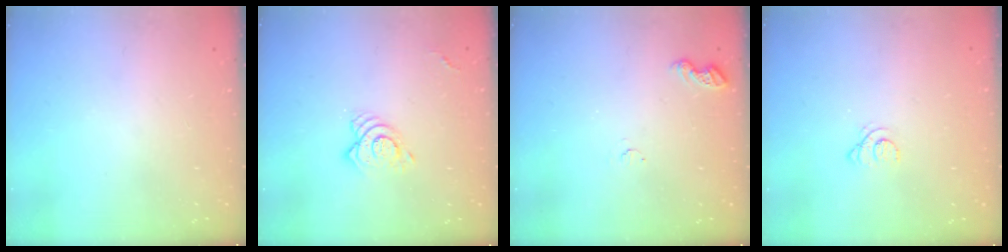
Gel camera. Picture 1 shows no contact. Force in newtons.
{"total": 8.3, "press": 8.3, "slide": 0.8}
{"total": 4.1, "press": 4.1, "slide": 0.6}
{"total": 1.6, "press": 1.6, "slide": 0.2}